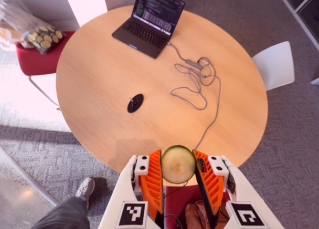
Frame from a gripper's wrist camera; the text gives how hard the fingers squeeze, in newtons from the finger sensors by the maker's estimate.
{"total": 10.3, "left": 10.6, "right": 9.9}